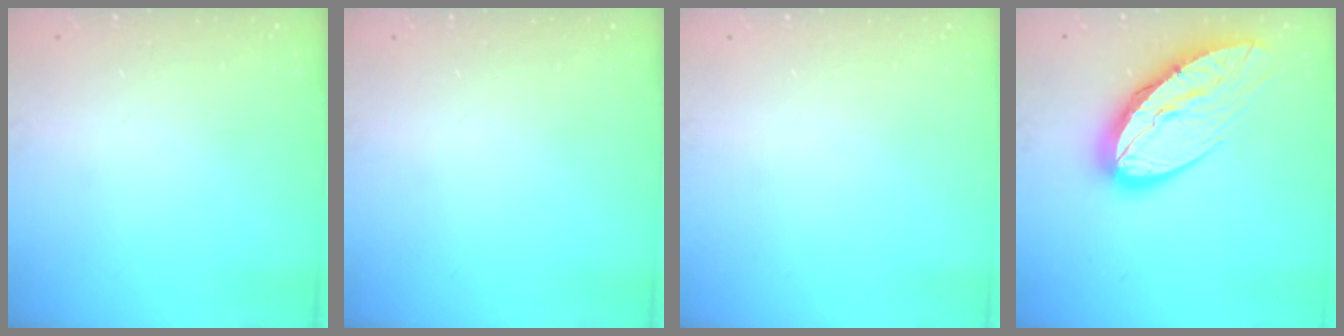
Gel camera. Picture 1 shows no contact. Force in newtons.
{"total": 0.0}
{"total": 0.0}
{"total": 19.3, "press": 19.1, "slide": 2.1}